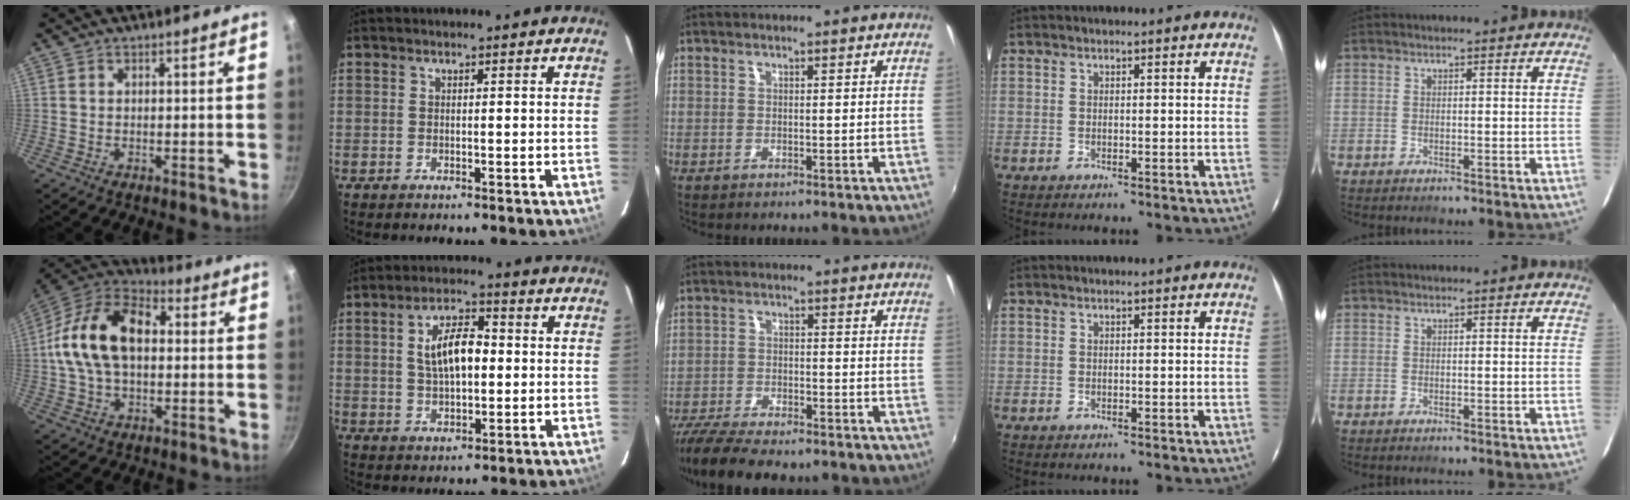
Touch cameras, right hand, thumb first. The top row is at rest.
{"thumb": {"total": 18.8, "force": [1.7, 11.9, 14.5], "torque": [-0.242, 0.035, 0.012]}, "index": {"total": 8.7, "force": [1.0, 4.1, 7.6], "torque": [-0.142, 0.015, 0.023]}, "middle": {"total": 11.6, "force": [-9.9, 2.6, 5.5], "torque": [-0.134, -0.031, -0.172]}}